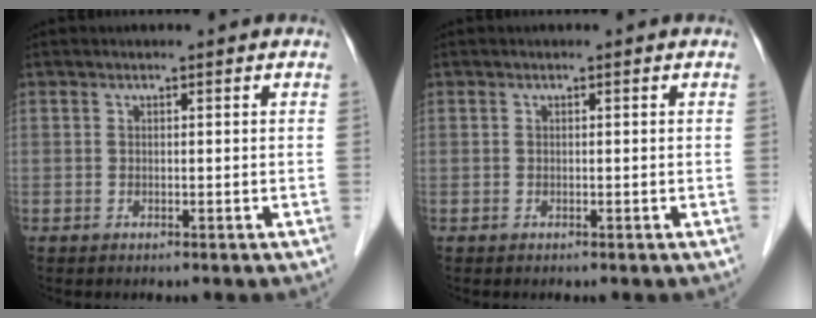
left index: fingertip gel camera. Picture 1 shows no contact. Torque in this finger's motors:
{"motor_torque": [0.00, 0.00, 0.00, 0.00]}